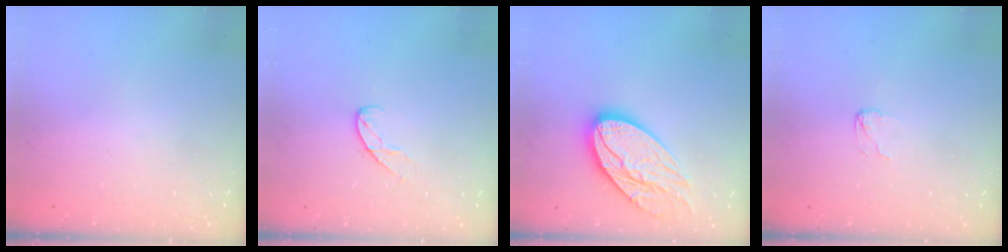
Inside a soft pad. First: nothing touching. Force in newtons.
{"total": 8.0, "press": 8.0, "slide": 0.7}
{"total": 15.9, "press": 15.9, "slide": 1.1}
{"total": 2.6, "press": 2.6, "slide": 0.2}